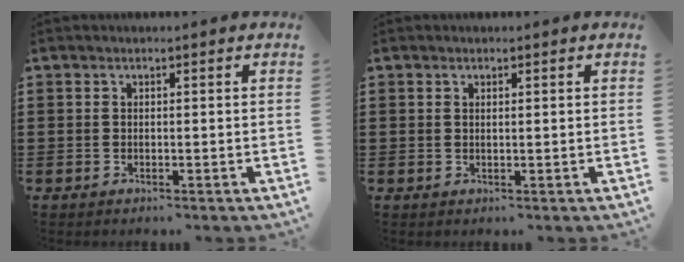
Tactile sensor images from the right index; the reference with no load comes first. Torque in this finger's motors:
{"motor_torque": [-0.06, 0.19, -0.01, -0.01]}